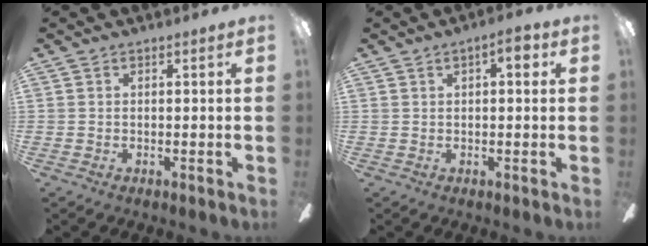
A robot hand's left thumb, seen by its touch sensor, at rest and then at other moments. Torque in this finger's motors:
{"motor_torque": [-0.02, 0.10, 0.01, 0.06, 0.03]}